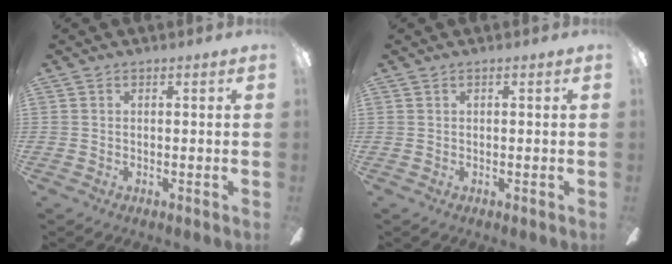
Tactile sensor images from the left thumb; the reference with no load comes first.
{"total": 0.0}